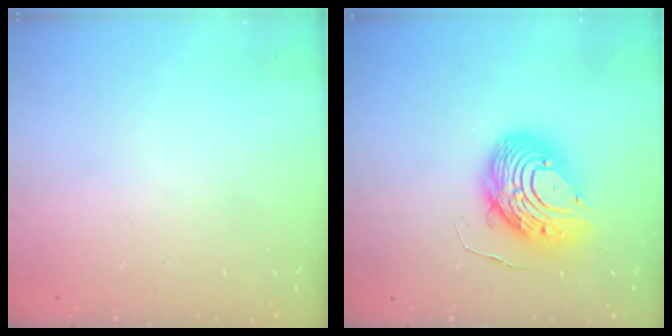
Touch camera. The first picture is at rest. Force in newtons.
{"total": 12.1, "press": 12.1, "slide": 1.4}